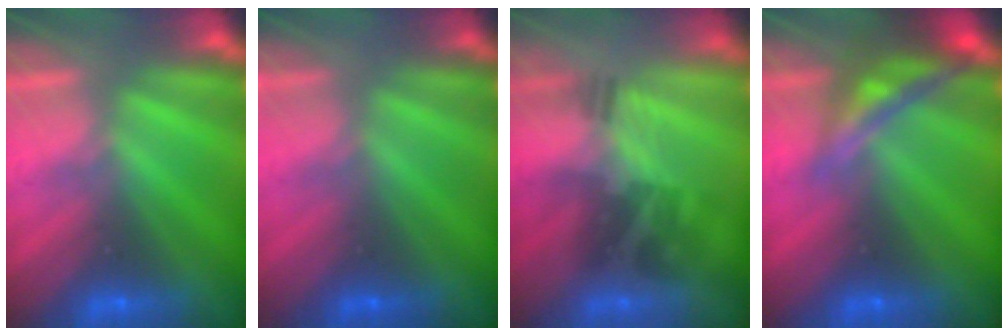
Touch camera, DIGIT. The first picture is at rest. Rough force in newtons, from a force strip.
{"total": 2.4}
{"total": 2.2}
{"total": 6.3}